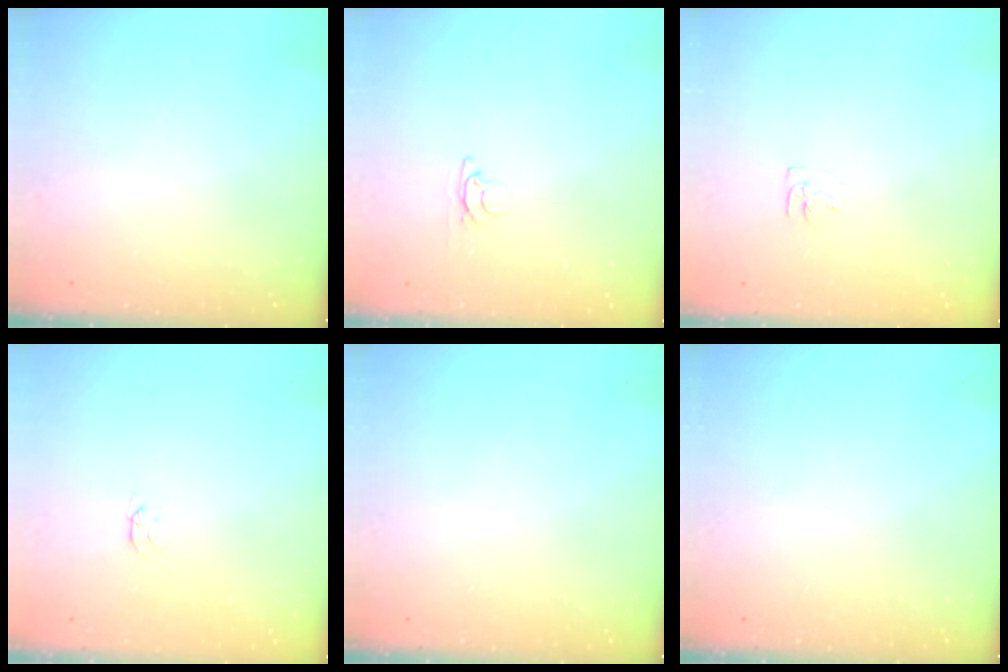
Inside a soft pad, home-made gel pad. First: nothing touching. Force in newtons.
{"total": 3.3, "press": 3.3, "slide": 0.5}
{"total": 3.7, "press": 3.6, "slide": 0.6}
{"total": 2.1, "press": 2.0, "slide": 0.3}
{"total": 0.0}
{"total": 0.0}